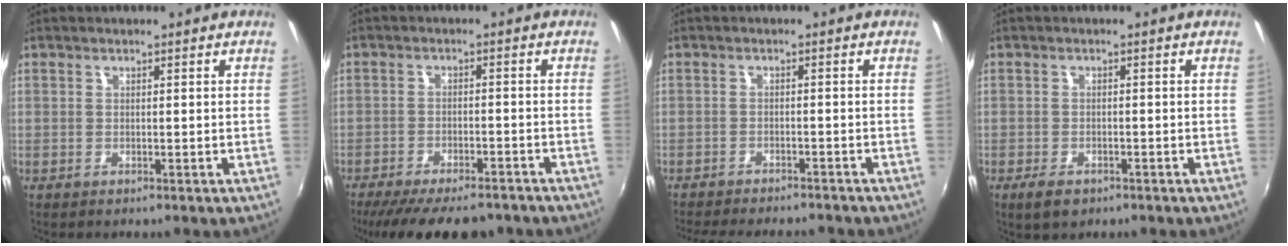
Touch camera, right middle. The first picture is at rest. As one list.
[{"total": 15.2, "force": [-12.5, 4.6, 7.5], "torque": [-0.154, -0.033, -0.182]}, {"total": 11.4, "force": [-10.1, 2.6, 4.6], "torque": [-0.104, -0.020, -0.146]}, {"total": 3.9, "force": [-2.4, 2.0, 2.2], "torque": [-0.052, -0.011, -0.042]}]